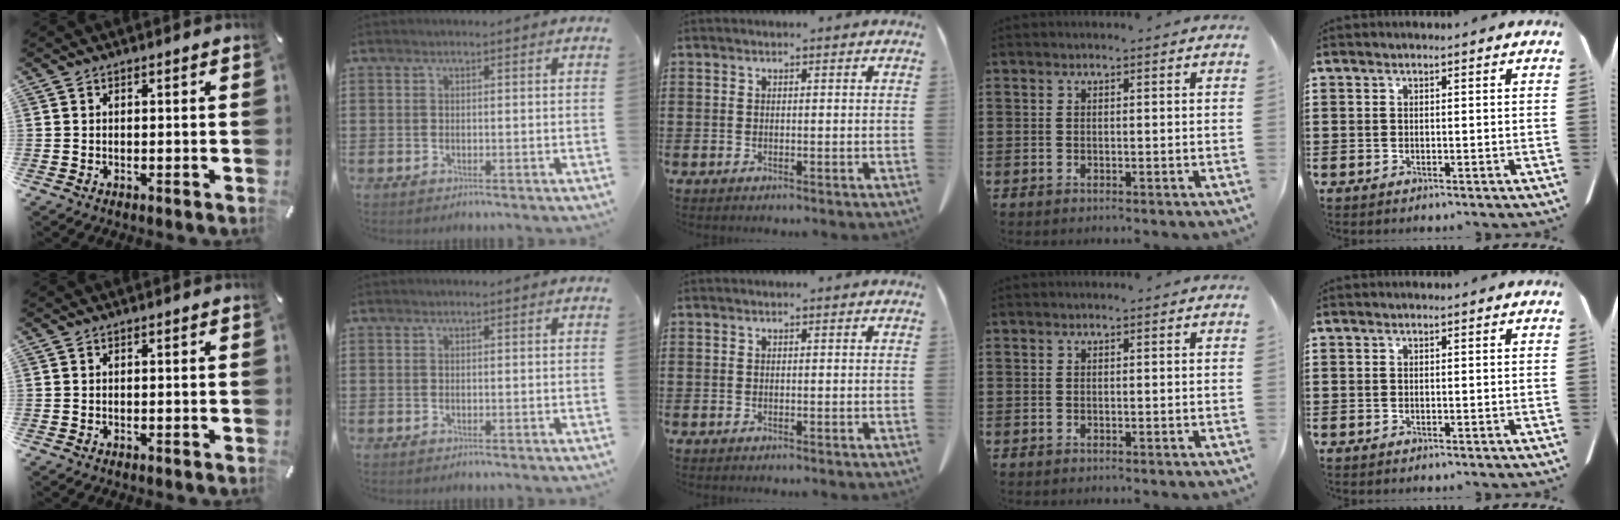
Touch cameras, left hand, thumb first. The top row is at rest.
{}